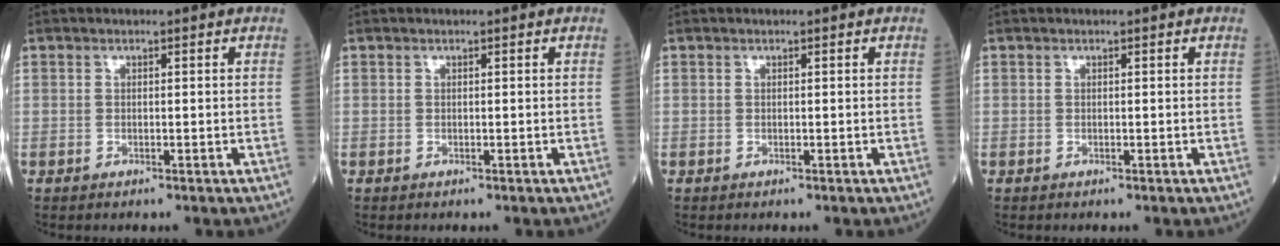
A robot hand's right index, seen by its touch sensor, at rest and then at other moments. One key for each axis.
{"total": 0.0}
{"total": 0.0}
{"total": 0.0}